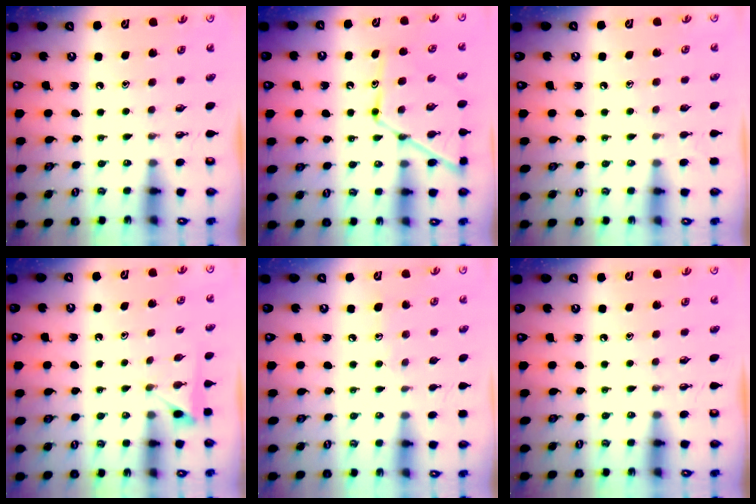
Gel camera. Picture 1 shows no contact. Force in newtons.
{"total": 12.2, "press": 12.1, "slide": 0.9}
{"total": 2.5, "press": 2.5, "slide": 0.3}
{"total": 3.7, "press": 3.7, "slide": 0.4}
{"total": 5.7, "press": 5.7, "slide": 0.5}
{"total": 0.0}